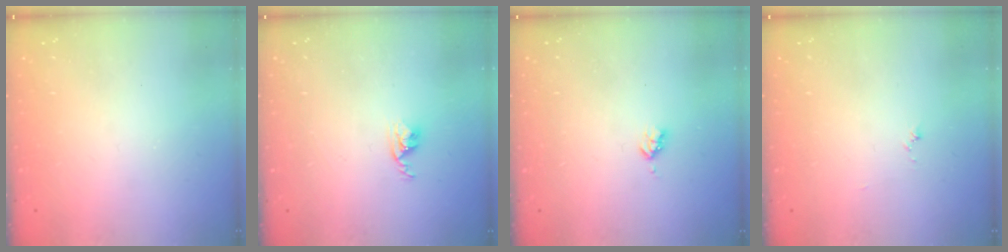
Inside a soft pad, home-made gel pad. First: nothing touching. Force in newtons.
{"total": 2.9, "press": 2.9, "slide": 0.4}
{"total": 2.9, "press": 2.9, "slide": 0.5}
{"total": 3.8, "press": 3.8, "slide": 0.4}